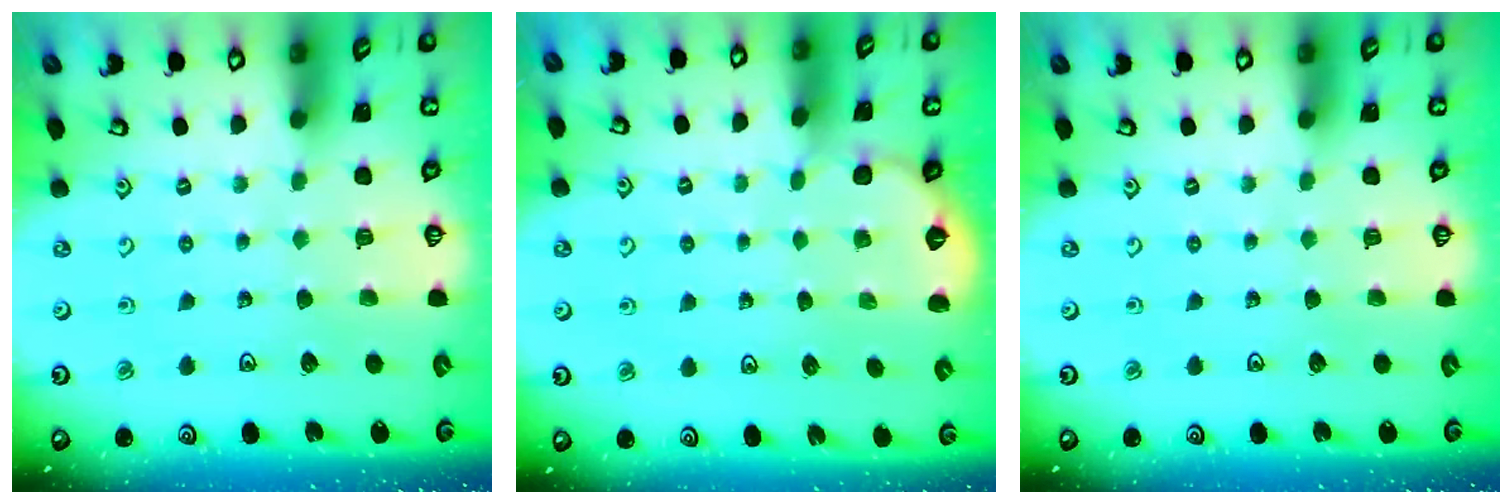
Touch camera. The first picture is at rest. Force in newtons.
{"total": 1.4, "press": 1.4, "slide": 0.1}
{"total": 0.0}